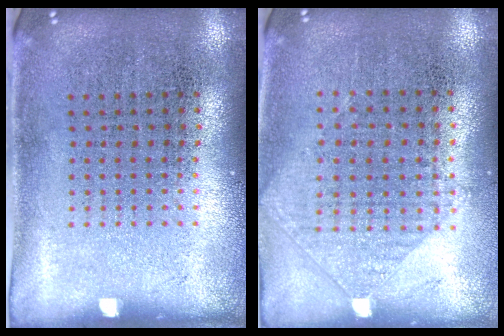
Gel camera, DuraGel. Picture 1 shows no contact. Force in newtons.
{"total": 0.9, "press": 0.8, "slide": 0.3}